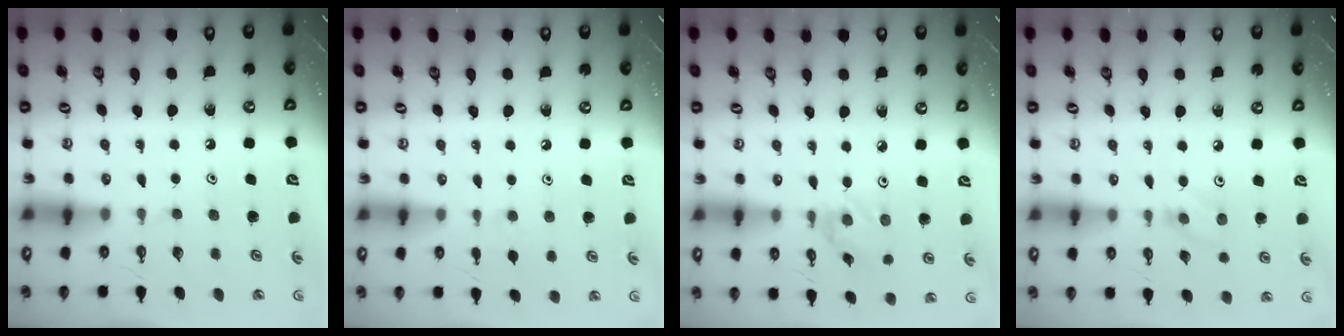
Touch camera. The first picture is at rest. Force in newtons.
{"total": 4.3, "press": 4.2, "slide": 0.6}
{"total": 1.3, "press": 1.3, "slide": 0.0}
{"total": 4.3, "press": 4.3, "slide": 0.6}